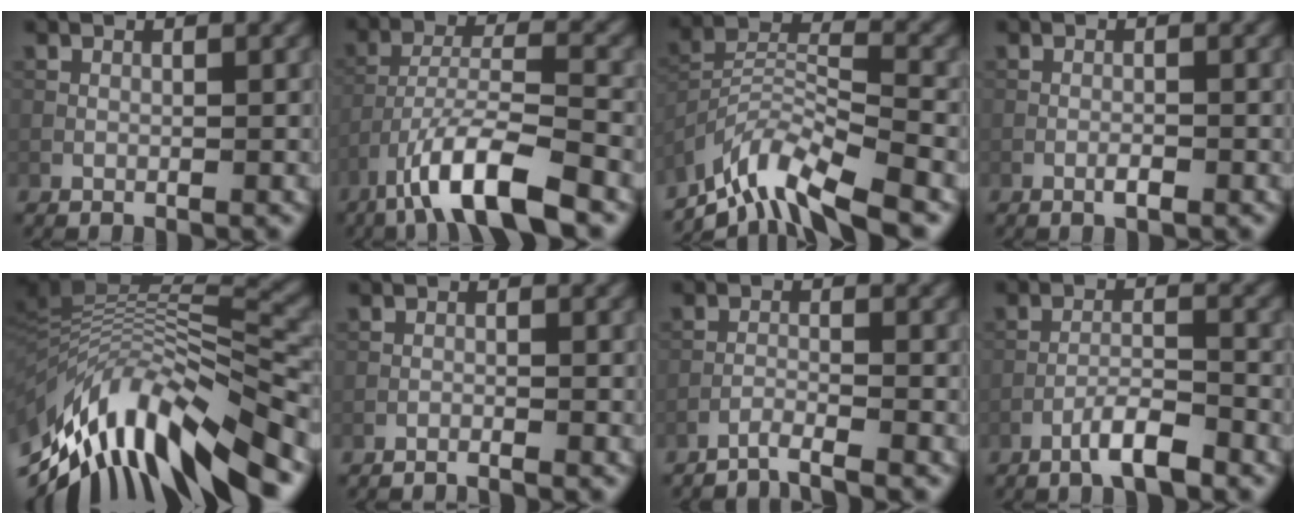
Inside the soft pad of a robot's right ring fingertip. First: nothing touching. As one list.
[{"total": 8.7, "force": [-5.7, 1.8, 6.3], "torque": [-0.113, 0.000, -0.105]}, {"total": 8.8, "force": [-7.2, 2.0, 4.6], "torque": [-0.083, -0.005, -0.143]}, {"total": 1.0, "force": [-0.5, 0.2, 0.9], "torque": [-0.017, 0.000, -0.011]}, {"total": 13.1, "force": [-6.7, 4.7, 10.3], "torque": [-0.197, 0.028, -0.115]}, {"total": 1.6, "force": [-1.5, 0.0, 0.5], "torque": [-0.011, 0.000, -0.031]}, {"total": 2.0, "force": [-1.8, 0.1, 0.8], "torque": [-0.003, 0.002, -0.047]}, {"total": 3.4, "force": [-2.4, 0.4, 2.4], "torque": [-0.043, 0.008, -0.049]}]